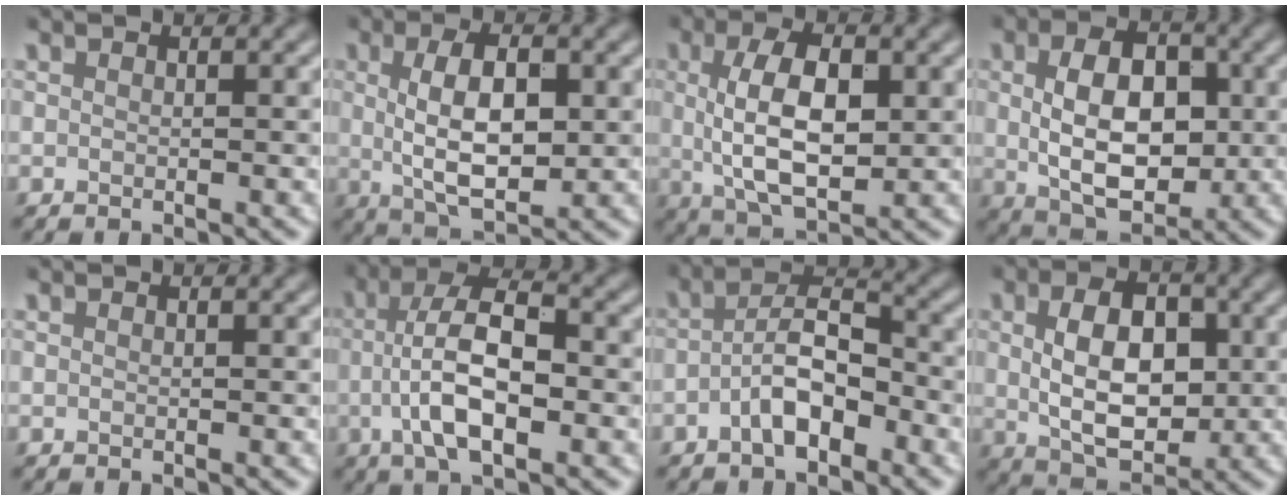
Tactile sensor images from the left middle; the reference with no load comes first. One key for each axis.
{"total": 6.8, "fx": 0.7, "fy": 3.0, "fz": 6.0, "tx": -0.109, "ty": -0.001, "tz": 0.014}
{"total": 7.4, "fx": 0.8, "fy": 3.4, "fz": 6.5, "tx": -0.124, "ty": 0.001, "tz": 0.015}
{"total": 8.1, "fx": 0.4, "fy": 5.0, "fz": 6.4, "tx": -0.112, "ty": 0.001, "tz": 0.004}
{"total": 0.0}
{"total": 7.4, "fx": -1.6, "fy": 2.8, "fz": 6.6, "tx": -0.122, "ty": 0.014, "tz": -0.036}
{"total": 4.7, "fx": -2.2, "fy": 2.1, "fz": 3.7, "tx": -0.064, "ty": 0.015, "tz": -0.046}
{"total": 7.4, "fx": 0.6, "fy": 4.6, "fz": 5.8, "tx": -0.102, "ty": 0.000, "tz": 0.010}